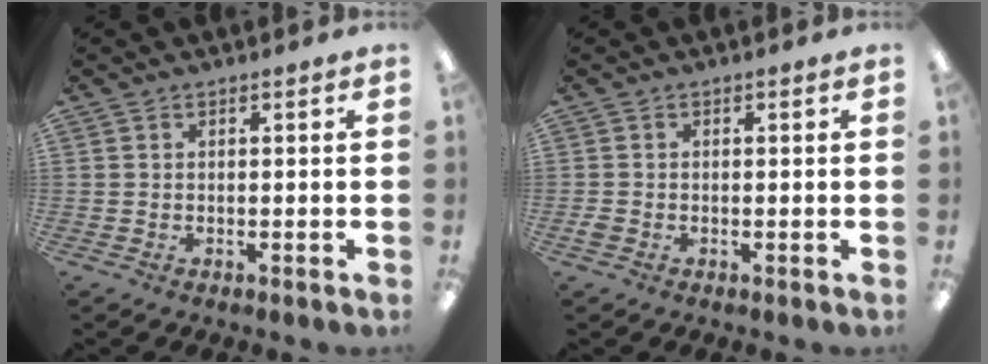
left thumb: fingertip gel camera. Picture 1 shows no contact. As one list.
[{"total": 1.3, "force": [-0.6, 1.0, 0.5], "torque": [-0.007, 0.002, -0.011]}]